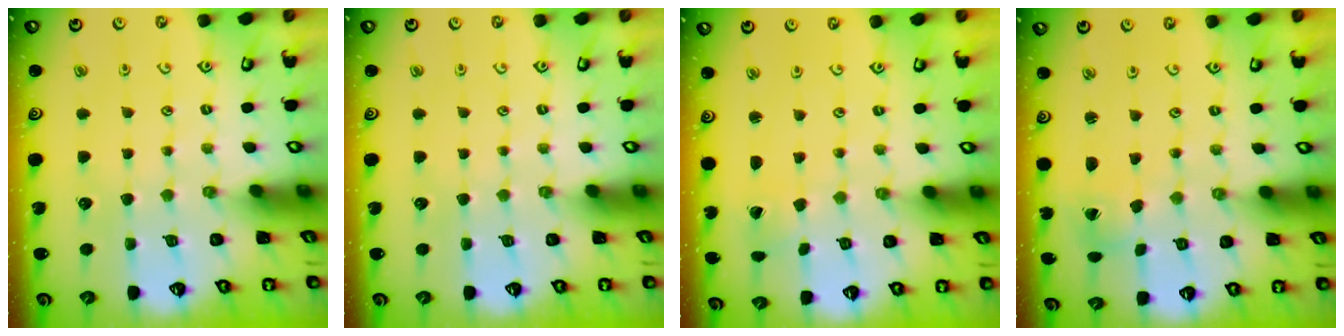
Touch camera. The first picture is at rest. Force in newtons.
{"total": 0.0}
{"total": 0.0}
{"total": 0.6, "press": 0.6, "slide": 0.2}